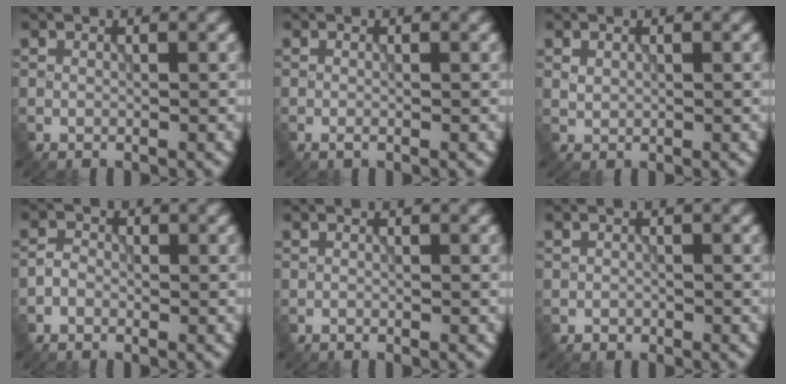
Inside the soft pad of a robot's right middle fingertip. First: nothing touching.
{"total": 0.6, "force": [-0.3, 0.2, 0.4], "torque": [-0.008, 0.001, -0.004]}
{"total": 0.7, "force": [0.3, 0.6, 0.2], "torque": [-0.006, -0.003, 0.008]}
{"total": 1.3, "force": [-0.7, 1.1, 0.5], "torque": [-0.004, 0.003, -0.018]}
{"total": 0.0}
{"total": 0.7, "force": [-0.4, 0.5, -0.1], "torque": [0.004, -0.003, -0.008]}